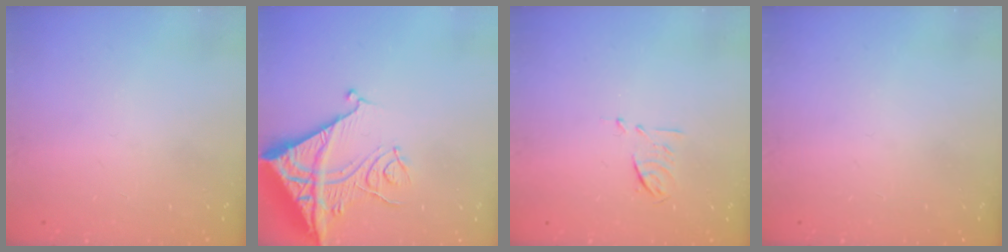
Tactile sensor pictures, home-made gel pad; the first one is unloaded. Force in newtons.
{"total": 16.7, "press": 16.6, "slide": 1.8}
{"total": 6.6, "press": 6.5, "slide": 1.1}
{"total": 0.0}